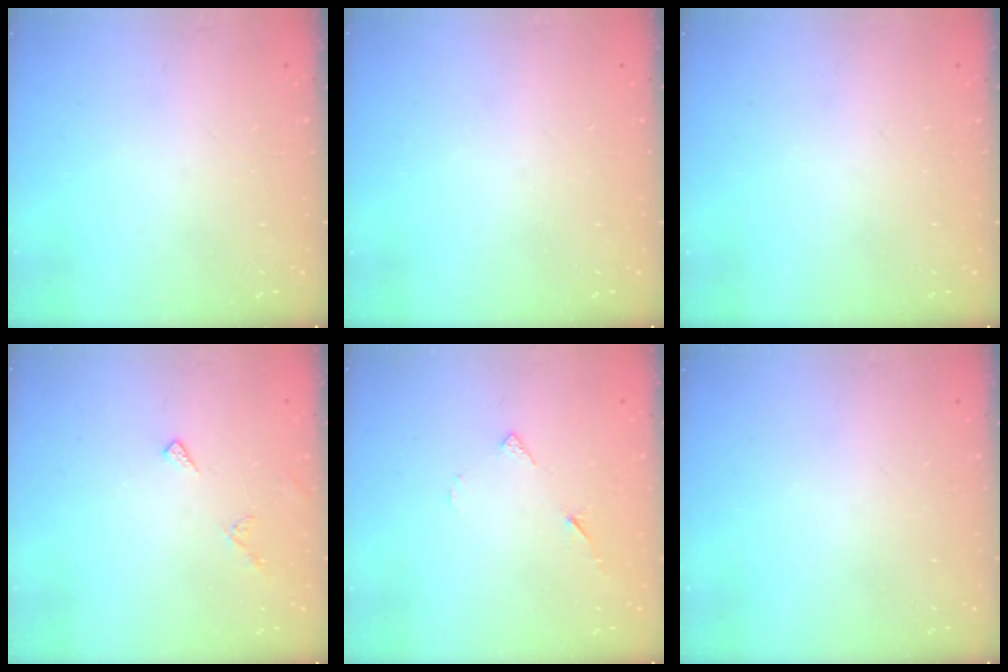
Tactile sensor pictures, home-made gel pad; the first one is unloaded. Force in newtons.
{"total": 0.0}
{"total": 0.0}
{"total": 6.3, "press": 6.3, "slide": 0.6}
{"total": 5.7, "press": 5.7, "slide": 0.5}
{"total": 0.0}